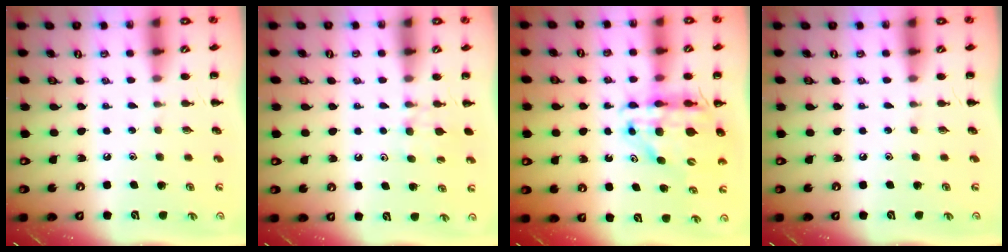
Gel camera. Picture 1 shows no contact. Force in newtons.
{"total": 7.0, "press": 6.7, "slide": 1.8}
{"total": 12.4, "press": 12.0, "slide": 3.4}
{"total": 0.0}